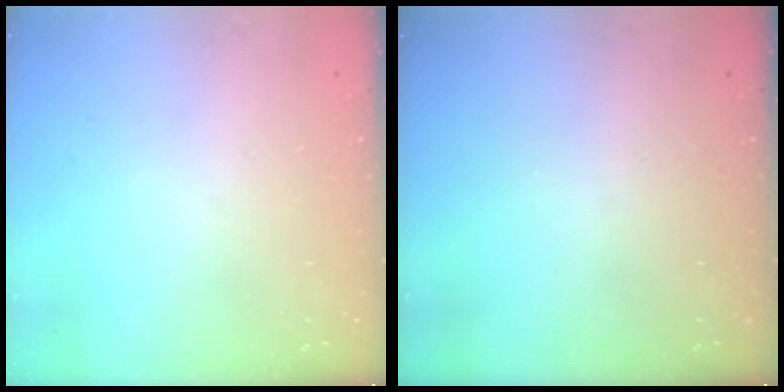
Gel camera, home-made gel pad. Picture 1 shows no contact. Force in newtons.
{"total": 0.0}